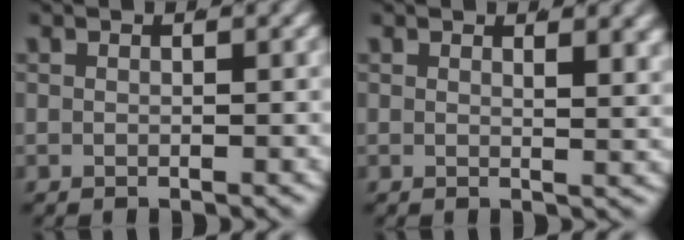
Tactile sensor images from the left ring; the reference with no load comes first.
{"total": 1.4, "force": [1.1, -0.2, 0.8], "torque": [-0.009, -0.013, 0.020]}